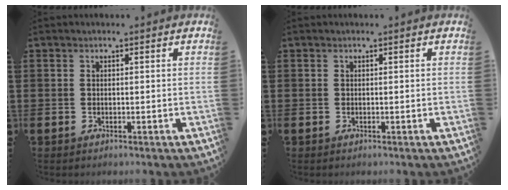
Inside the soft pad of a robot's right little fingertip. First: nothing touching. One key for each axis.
{"total": 0.0}